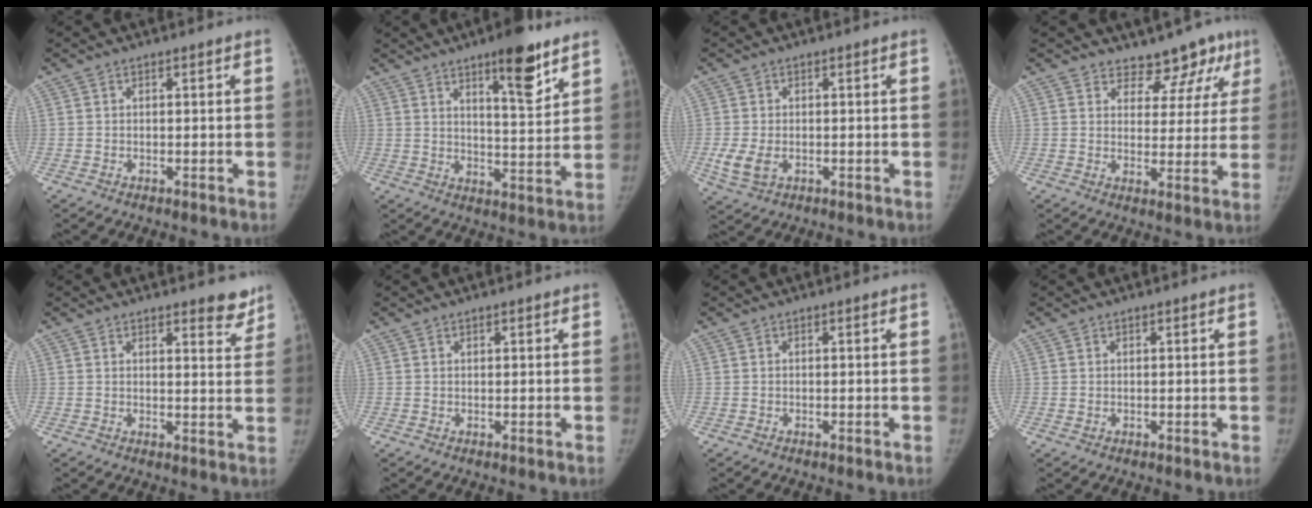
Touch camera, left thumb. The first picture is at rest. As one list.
[{"total": 11.3, "force": [7.2, 2.8, 8.3], "torque": [-0.102, -0.046, 0.106]}, {"total": 4.7, "force": [-0.9, 3.1, 3.4], "torque": [-0.081, -0.010, -0.011]}, {"total": 9.4, "force": [7.3, 5.3, 2.6], "torque": [0.017, -0.040, 0.082]}, {"total": 5.0, "force": [4.0, 1.7, 2.4], "torque": [-0.003, -0.027, 0.047]}, {"total": 0.7, "force": [0.5, 0.3, 0.4], "torque": [-0.004, -0.002, 0.007]}, {"total": 0.0}, {"total": 0.5, "force": [0.3, 0.3, 0.3], "torque": [-0.005, 0.000, 0.007]}]